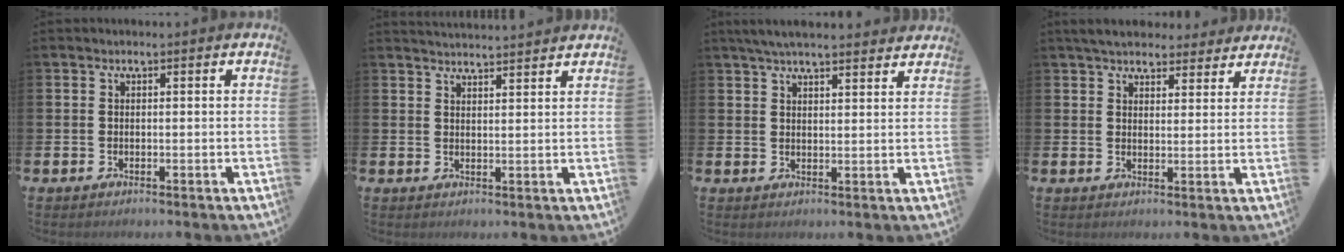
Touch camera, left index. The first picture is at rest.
{"total": 3.1, "force": [3.1, -0.2, 0.1], "torque": [0.000, -0.020, 0.055]}
{"total": 4.8, "force": [4.5, 0.6, 1.5], "torque": [-0.032, -0.013, 0.081]}
{"total": 5.3, "force": [5.0, 1.5, 1.1], "torque": [-0.028, -0.022, 0.090]}